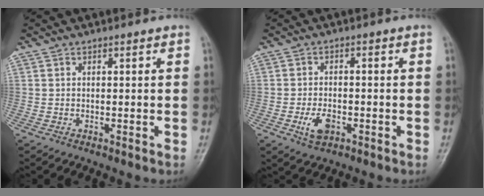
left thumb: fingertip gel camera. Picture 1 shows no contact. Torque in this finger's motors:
{"motor_torque": [-0.09, 0.32, 0.36, 0.14, 0.02]}